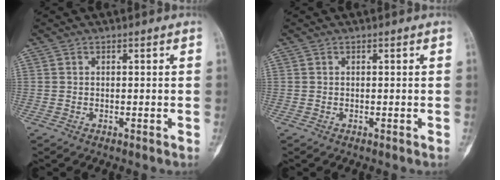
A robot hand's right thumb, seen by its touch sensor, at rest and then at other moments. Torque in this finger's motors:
{"motor_torque": [0.00, 0.00, 0.09, 0.00, 0.02]}